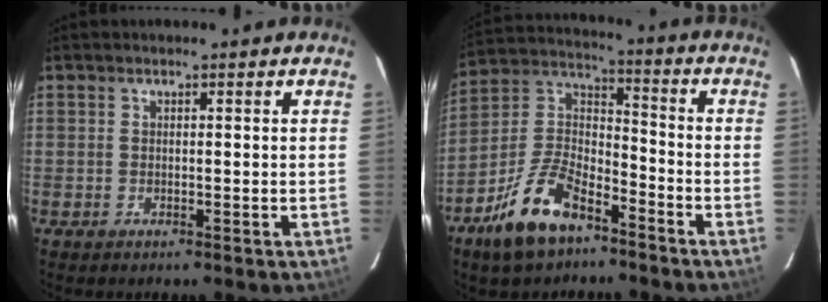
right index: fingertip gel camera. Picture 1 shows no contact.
{"total": 14.6, "force": [-9.2, 6.8, 9.1], "torque": [-0.196, 0.013, -0.169]}